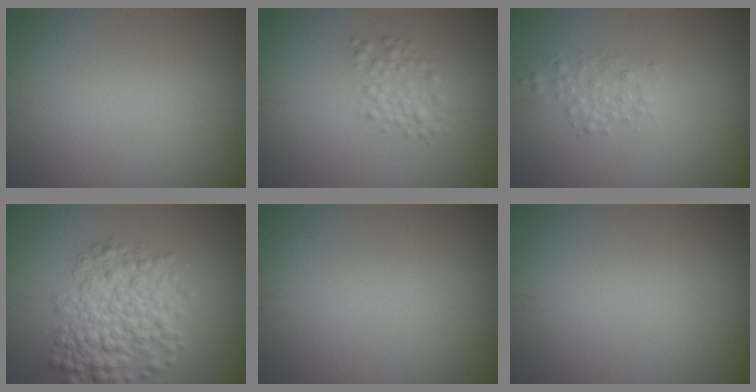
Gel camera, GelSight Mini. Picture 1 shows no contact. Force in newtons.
{"total": 2.2, "press": 2.2, "slide": 0.1}
{"total": 1.6, "press": 1.6, "slide": 0.0}
{"total": 6.1, "press": 6.1, "slide": 0.1}
{"total": 0.0}
{"total": 0.0}